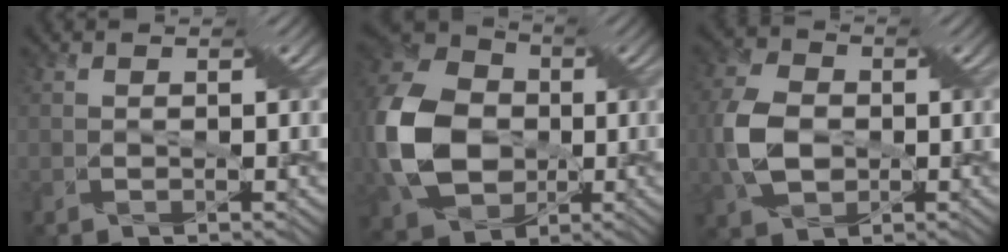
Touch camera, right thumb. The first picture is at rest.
{"total": 13.1, "force": [-1.9, 9.9, 8.3], "torque": [-0.234, -0.001, -0.042]}
{"total": 7.3, "force": [-1.4, 5.0, 5.1], "torque": [-0.146, -0.009, -0.028]}